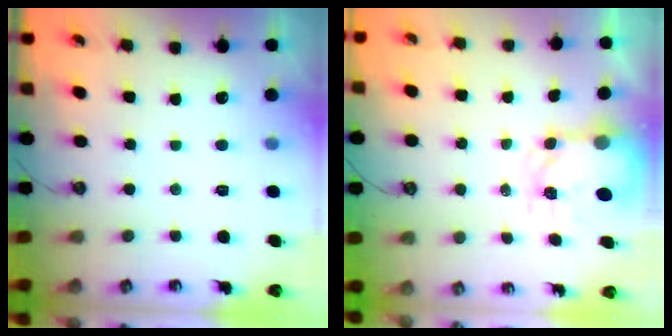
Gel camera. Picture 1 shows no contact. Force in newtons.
{"total": 4.4, "press": 4.3, "slide": 0.9}